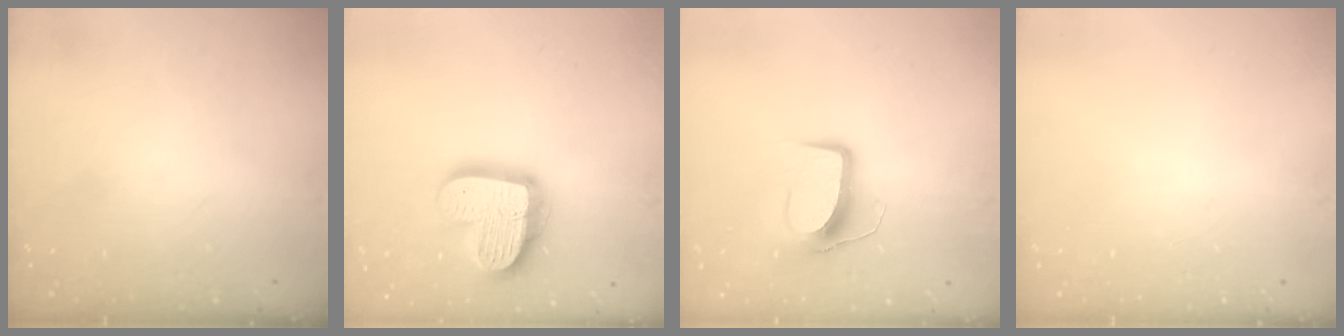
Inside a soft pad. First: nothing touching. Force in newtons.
{"total": 18.7, "press": 18.7, "slide": 1.5}
{"total": 9.7, "press": 9.7, "slide": 0.6}
{"total": 0.0}